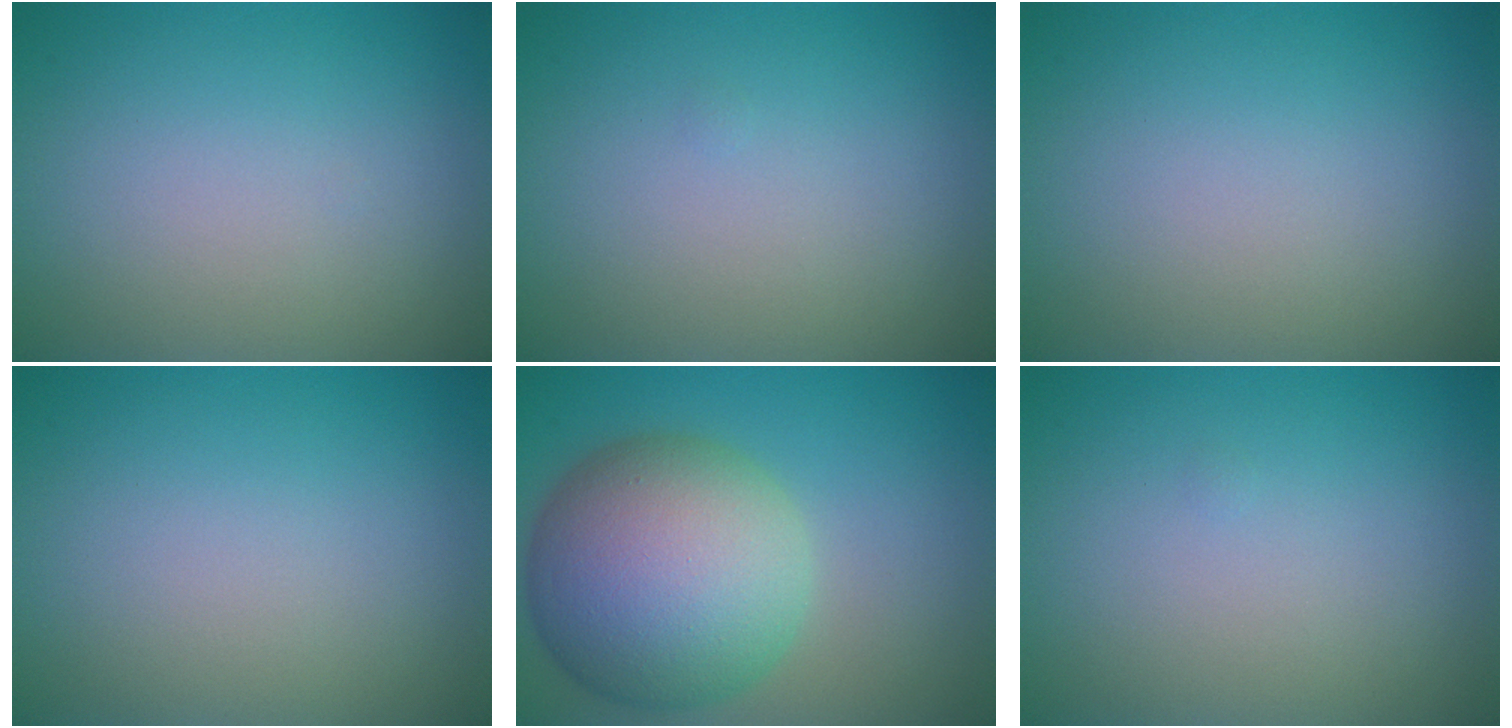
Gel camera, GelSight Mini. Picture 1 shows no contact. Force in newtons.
{"total": 0.0}
{"total": 0.0}
{"total": 0.0}
{"total": 12.4, "press": 12.4, "slide": 0.5}
{"total": 0.0}